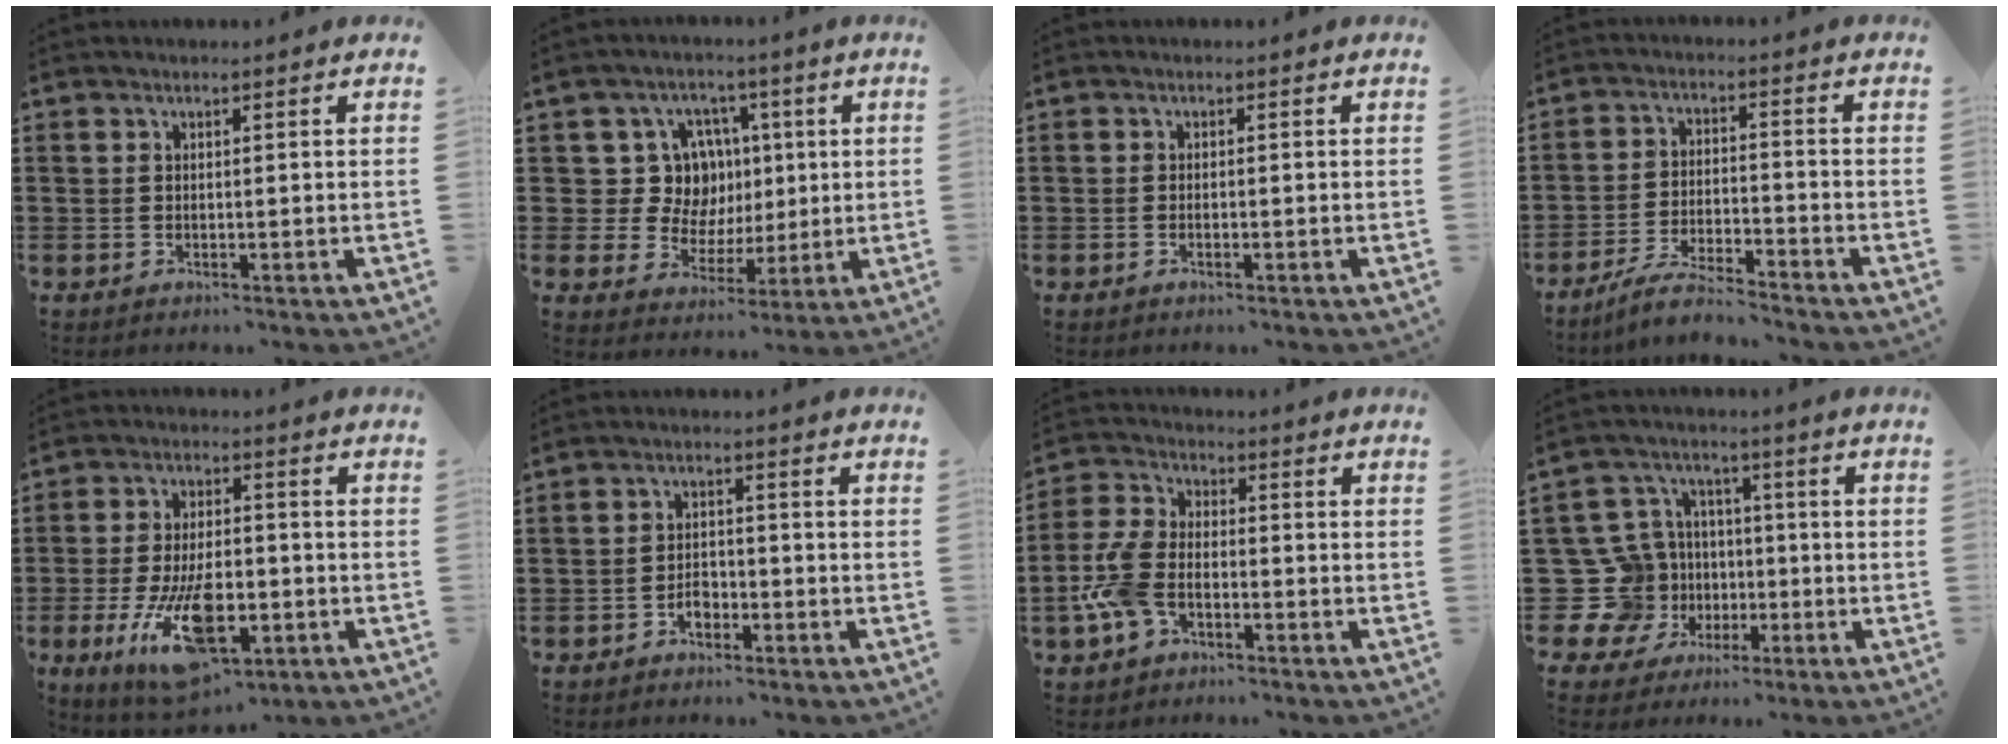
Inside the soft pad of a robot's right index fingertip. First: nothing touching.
{"total": 10.3, "force": [2.0, 9.4, 3.7], "torque": [-0.092, 0.009, 0.047]}
{"total": 0.6, "force": [-0.3, 0.2, 0.5], "torque": [-0.011, -0.004, -0.004]}
{"total": 5.5, "force": [-5.2, 0.3, 2.0], "torque": [-0.047, -0.002, -0.102]}
{"total": 14.3, "force": [-5.0, 6.3, 11.8], "torque": [-0.223, -0.005, -0.086]}
{"total": 2.6, "force": [-1.5, 1.6, 1.4], "torque": [-0.028, 0.003, -0.032]}
{"total": 7.4, "force": [-3.0, 4.4, 5.2], "torque": [-0.146, 0.000, -0.067]}
{"total": 12.6, "force": [-2.3, 11.8, 3.7], "torque": [-0.156, 0.007, -0.036]}